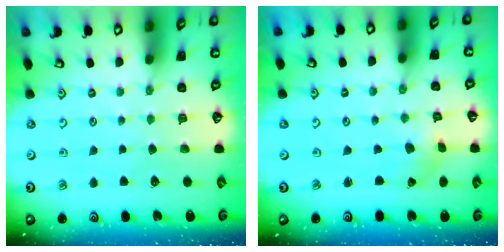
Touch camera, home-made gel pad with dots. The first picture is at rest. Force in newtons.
{"total": 0.7, "press": 0.7, "slide": 0.1}